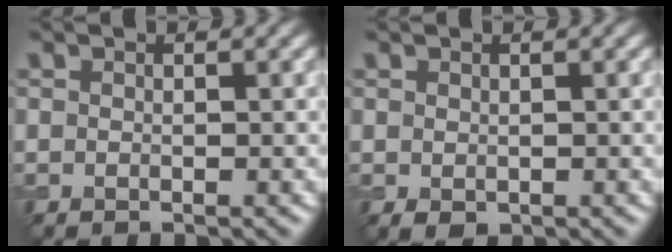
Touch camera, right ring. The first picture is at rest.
{"total": 0.6, "force": [-0.1, 0.4, 0.5], "torque": [-0.012, -0.003, 0.002]}